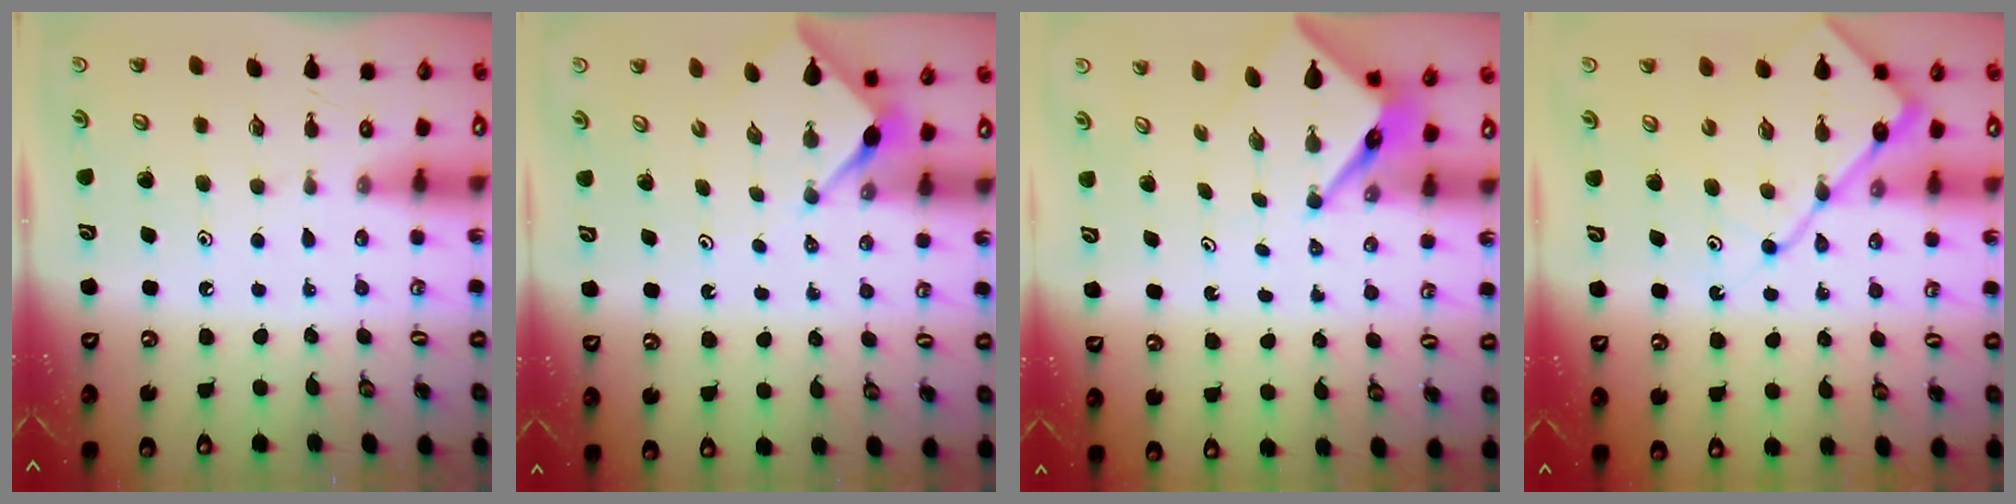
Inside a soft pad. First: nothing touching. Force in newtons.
{"total": 2.9, "press": 2.9, "slide": 0.4}
{"total": 4.3, "press": 4.3, "slide": 0.2}
{"total": 11.6, "press": 11.5, "slide": 1.4}